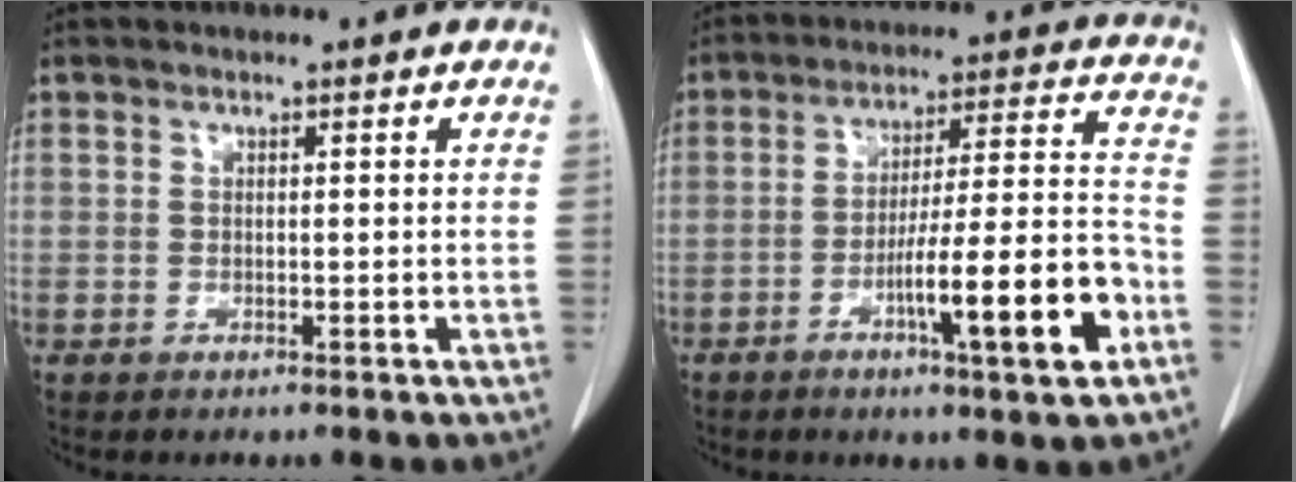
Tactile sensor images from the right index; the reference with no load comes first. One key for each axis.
{"total": 14.7, "fx": -6.1, "fy": 0.5, "fz": 13.4, "tx": -0.217, "ty": 0.003, "tz": -0.090}